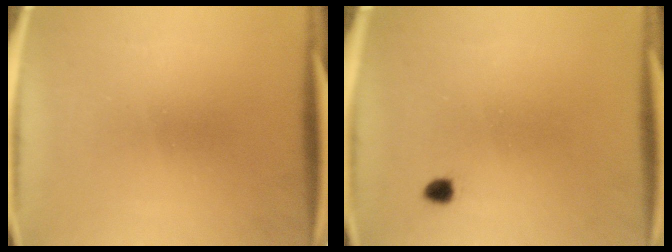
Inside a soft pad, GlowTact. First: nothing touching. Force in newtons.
{"total": 1.3}